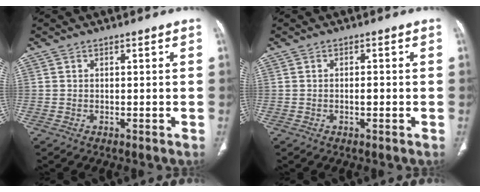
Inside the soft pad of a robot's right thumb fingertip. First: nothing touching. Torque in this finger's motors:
{"motor_torque": [-0.25, 0.02, -0.39, 0.29, -0.01]}